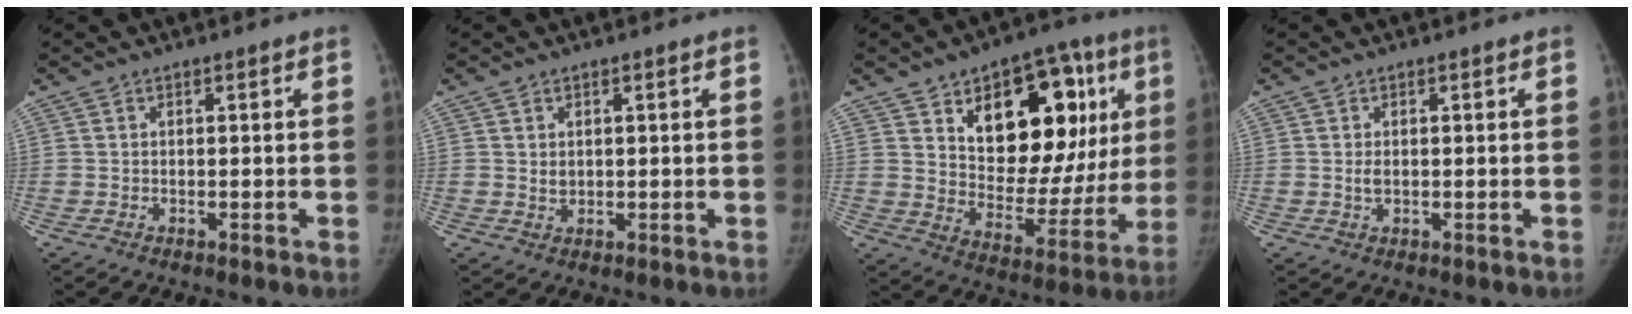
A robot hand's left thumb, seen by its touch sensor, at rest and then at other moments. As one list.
[{"total": 1.6, "force": [0.5, 1.1, 1.0], "torque": [-0.012, -0.006, 0.015]}, {"total": 24.1, "force": [8.5, 13.6, 18.0], "torque": [-0.197, -0.017, 0.133]}, {"total": 1.5, "force": [0.1, 0.9, 1.2], "torque": [-0.021, -0.003, 0.005]}]